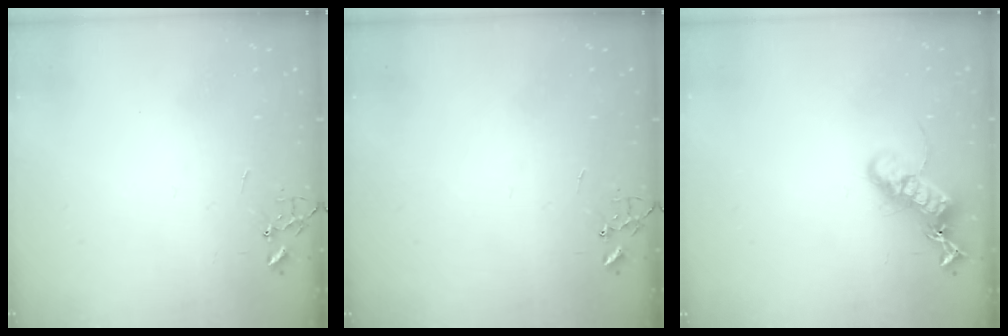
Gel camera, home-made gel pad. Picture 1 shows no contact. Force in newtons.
{"total": 0.0}
{"total": 16.7, "press": 16.6, "slide": 1.2}